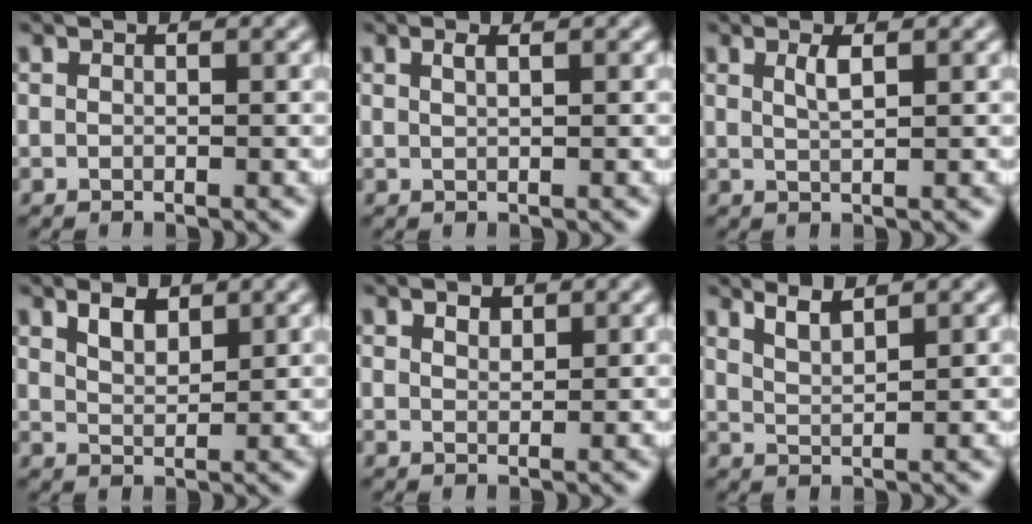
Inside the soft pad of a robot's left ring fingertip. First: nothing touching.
{"total": 1.0, "force": [0.5, 0.3, 0.8], "torque": [-0.012, 0.002, 0.008]}
{"total": 1.5, "force": [0.7, 0.4, 1.3], "torque": [-0.023, 0.001, 0.011]}
{"total": 2.2, "force": [1.6, 0.9, 1.2], "torque": [-0.024, 0.000, 0.033]}
{"total": 1.1, "force": [0.8, 0.6, 0.5], "torque": [-0.010, 0.002, 0.015]}
{"total": 2.1, "force": [1.7, 0.4, 1.1], "torque": [-0.020, -0.001, 0.034]}